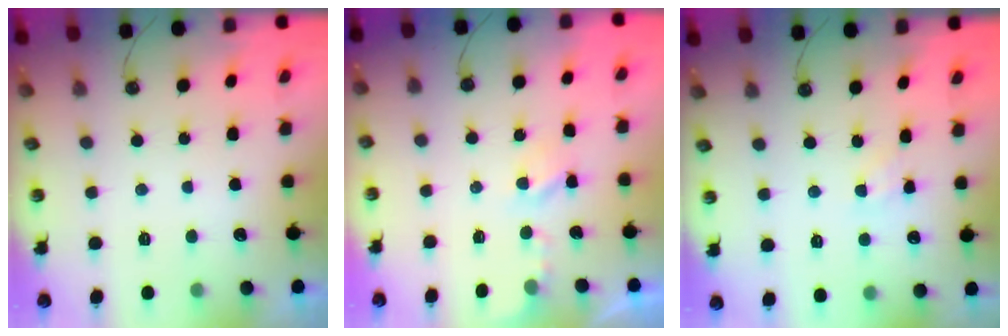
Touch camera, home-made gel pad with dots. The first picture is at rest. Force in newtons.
{"total": 2.7, "press": 2.7, "slide": 0.5}
{"total": 5.3, "press": 5.3, "slide": 0.7}